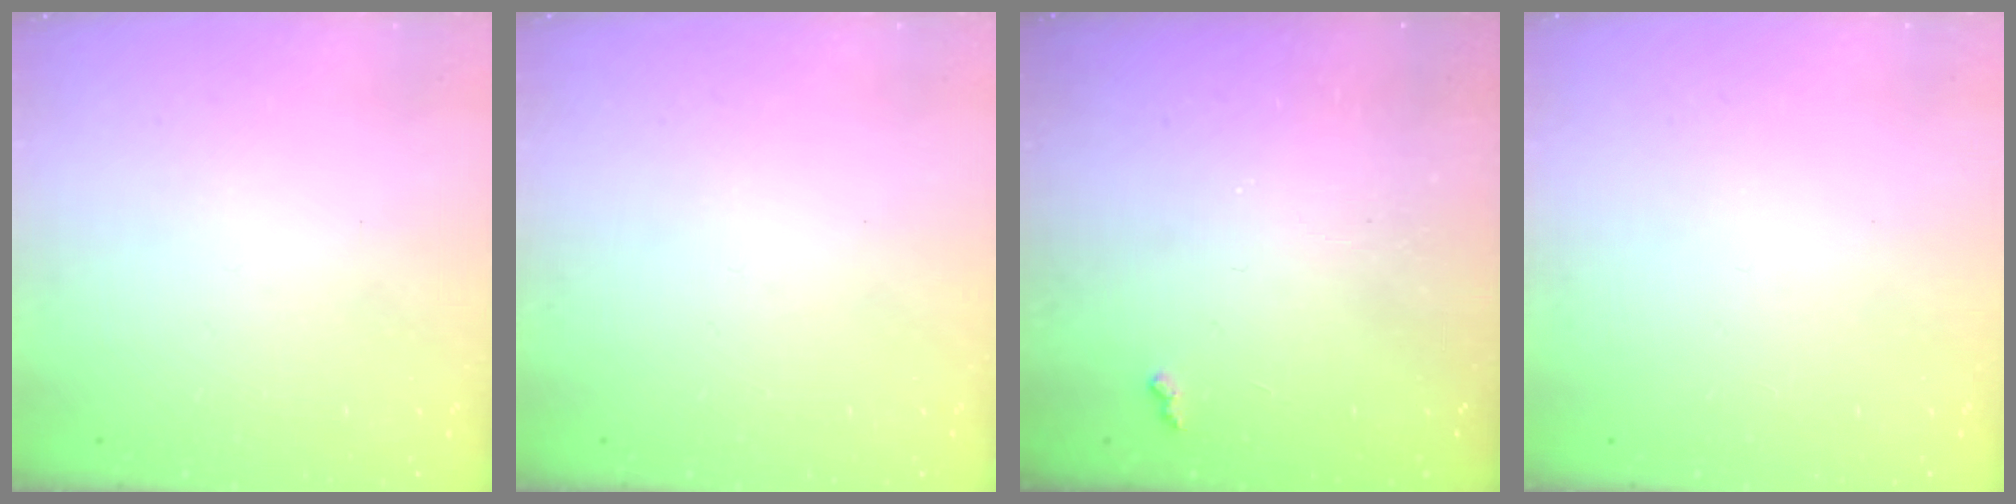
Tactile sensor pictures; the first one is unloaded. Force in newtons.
{"total": 0.0}
{"total": 2.7, "press": 2.7, "slide": 0.5}
{"total": 0.0}